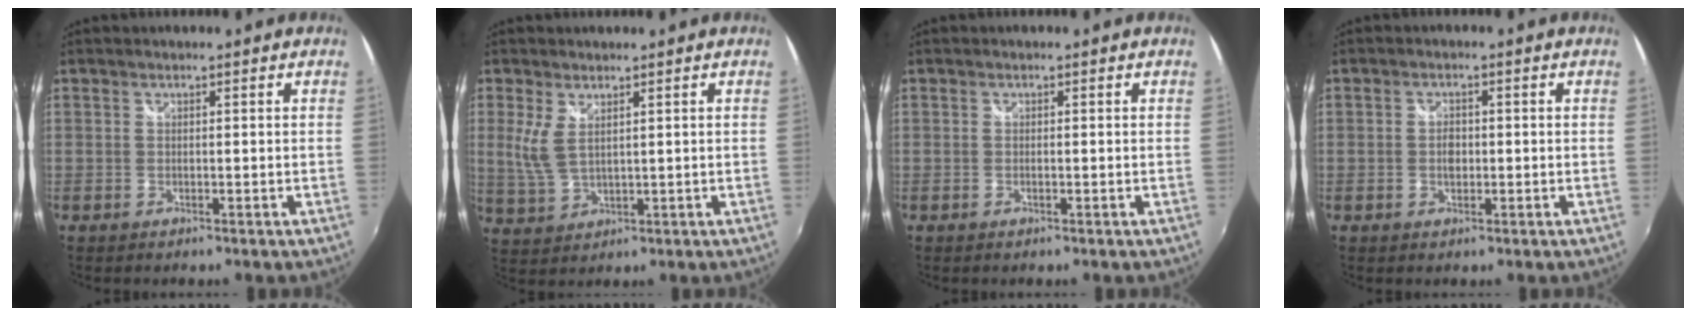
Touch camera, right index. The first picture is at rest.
{"total": 5.1, "force": [1.7, 2.2, 4.3], "torque": [-0.096, -0.003, 0.039]}
{"total": 0.5, "force": [-0.3, 0.0, 0.4], "torque": [-0.008, 0.000, -0.006]}
{"total": 2.3, "force": [-0.3, 1.6, 1.7], "torque": [-0.030, 0.003, -0.005]}